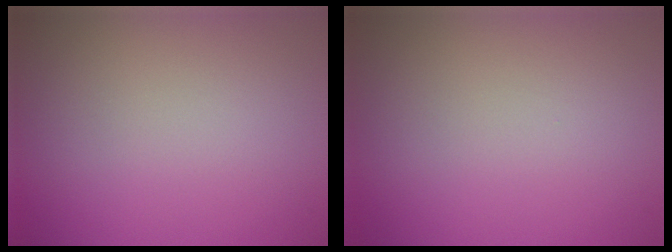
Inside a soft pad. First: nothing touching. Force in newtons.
{"total": 0.0}